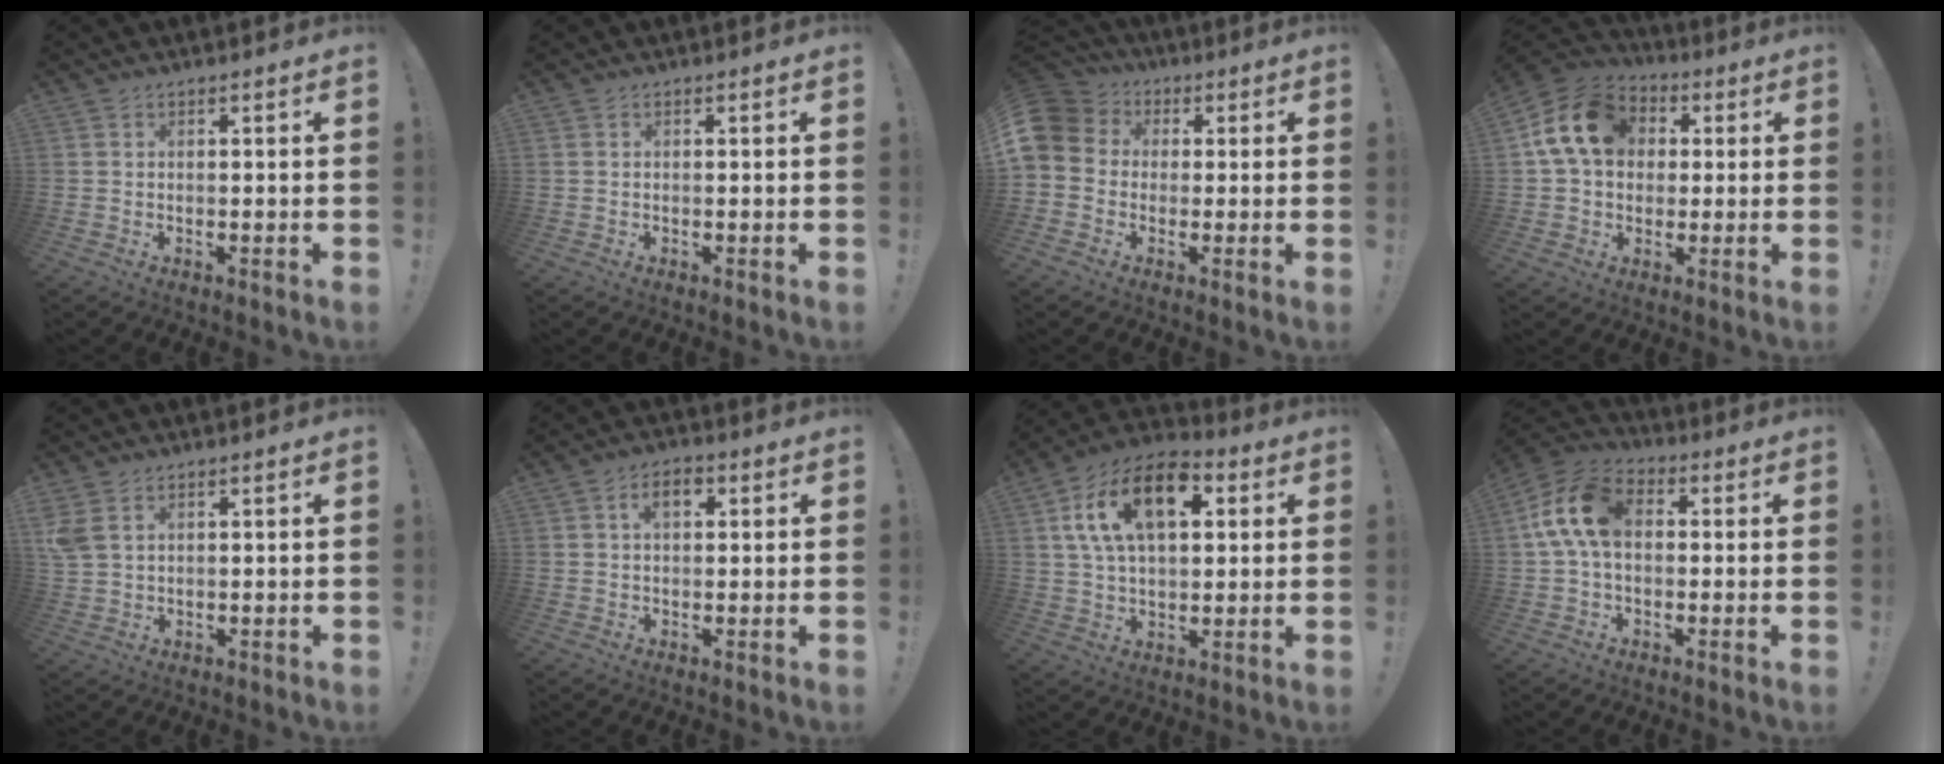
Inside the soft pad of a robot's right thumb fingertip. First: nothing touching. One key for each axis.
{"total": 0.0}
{"total": 8.7, "fx": 0.3, "fy": 7.8, "fz": 3.7, "tx": -0.078, "ty": 0.011, "tz": 0.011}
{"total": 15.7, "fx": 3.9, "fy": 12.1, "fz": 9.3, "tx": -0.149, "ty": 0.008, "tz": 0.080}
{"total": 4.9, "fx": 2.5, "fy": 2.9, "fz": 3.1, "tx": -0.066, "ty": -0.005, "tz": 0.049}
{"total": 4.7, "fx": 1.4, "fy": 2.9, "fz": 3.5, "tx": -0.055, "ty": 0.006, "tz": 0.020}
{"total": 18.1, "fx": 6.4, "fy": 10.3, "fz": 13.4, "tx": -0.228, "ty": -0.001, "tz": 0.114}
{"total": 13.7, "fx": 1.7, "fy": 8.6, "fz": 10.5, "tx": -0.197, "ty": 0.012, "tz": 0.034}